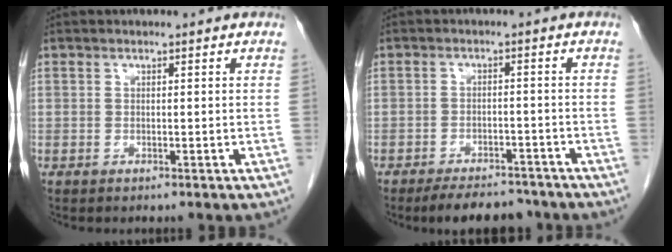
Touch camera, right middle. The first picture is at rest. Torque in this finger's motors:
{"motor_torque": [0.66, -0.49, 0.08, 0.03]}